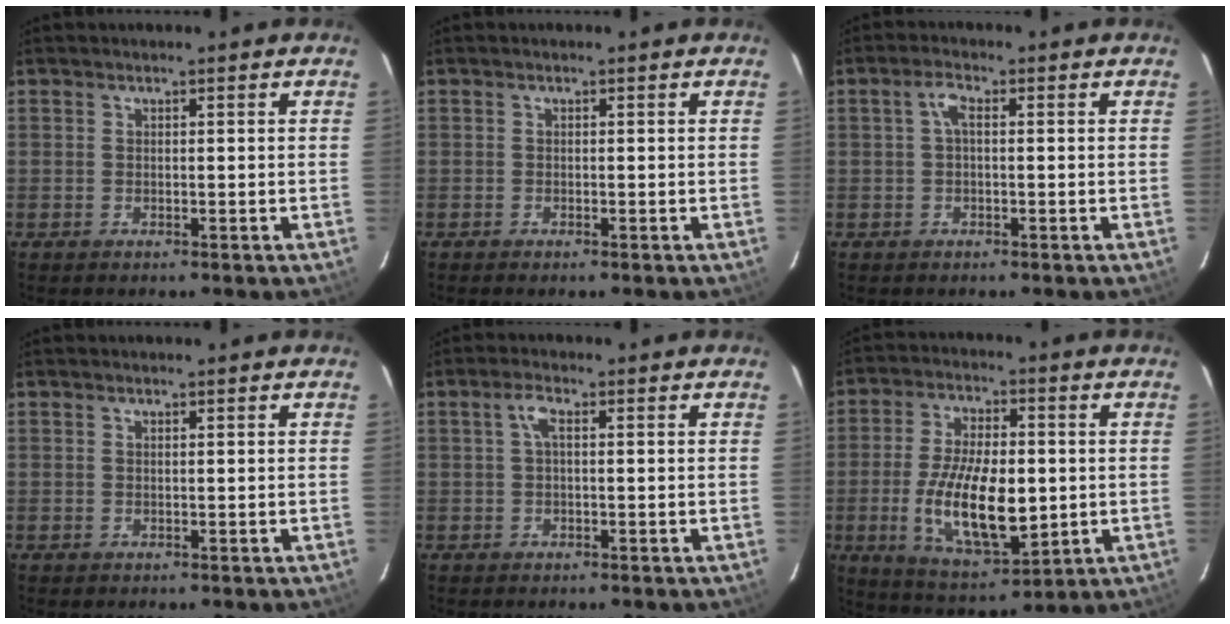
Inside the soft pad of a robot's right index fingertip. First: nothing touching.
{"total": 0.0}
{"total": 2.3, "force": [0.1, 0.9, 2.1], "torque": [-0.045, 0.010, 0.002]}
{"total": 0.0}
{"total": 2.4, "force": [0.3, 0.8, 2.2], "torque": [-0.048, 0.009, 0.006]}
{"total": 16.1, "force": [-2.0, 7.1, 14.4], "torque": [-0.280, -0.015, -0.024]}